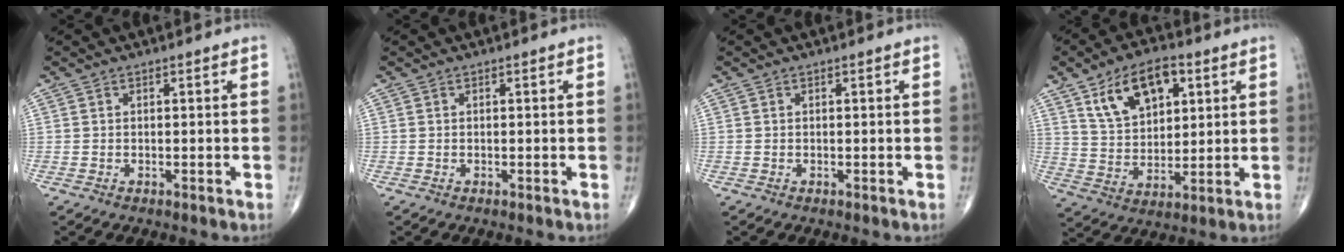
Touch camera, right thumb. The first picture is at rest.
{"total": 0.0}
{"total": 0.0}
{"total": 13.3, "force": [6.0, 7.7, 9.0], "torque": [-0.129, -0.016, 0.112]}